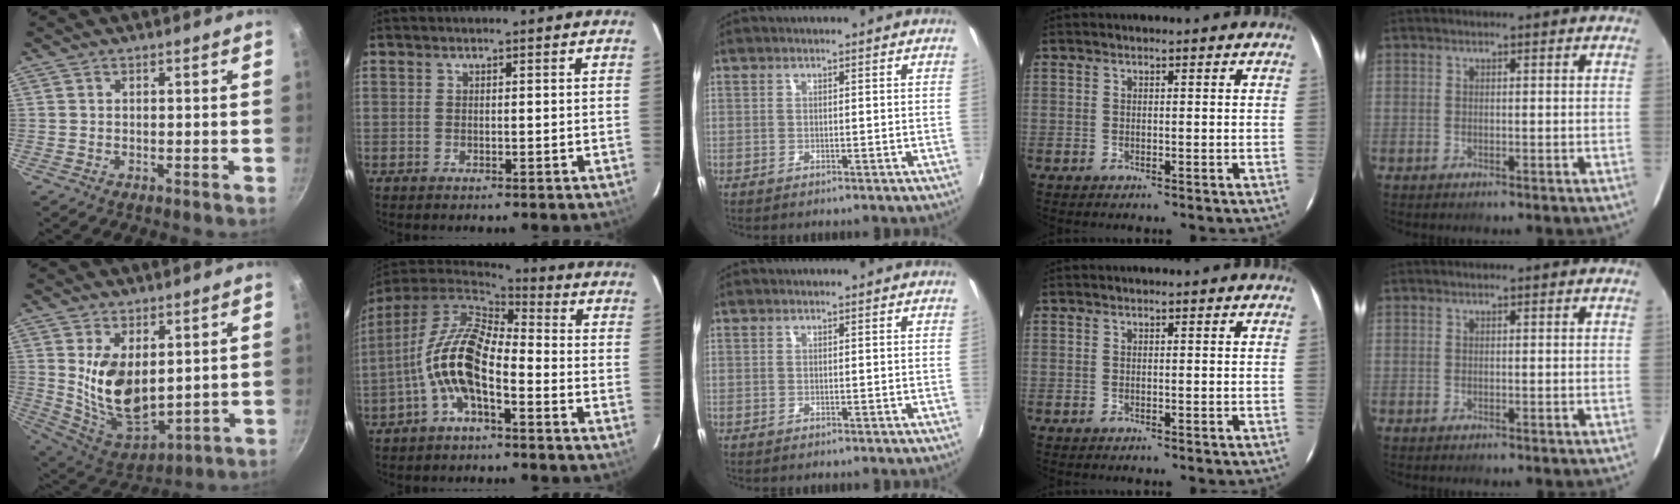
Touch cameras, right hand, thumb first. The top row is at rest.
{"thumb": {"total": 13.8, "force": [2.8, 7.7, 11.1], "torque": [-0.186, -0.042, 0.073]}, "index": {"total": 13.0, "force": [-4.1, 5.3, 11.1], "torque": [-0.228, 0.011, -0.086]}}